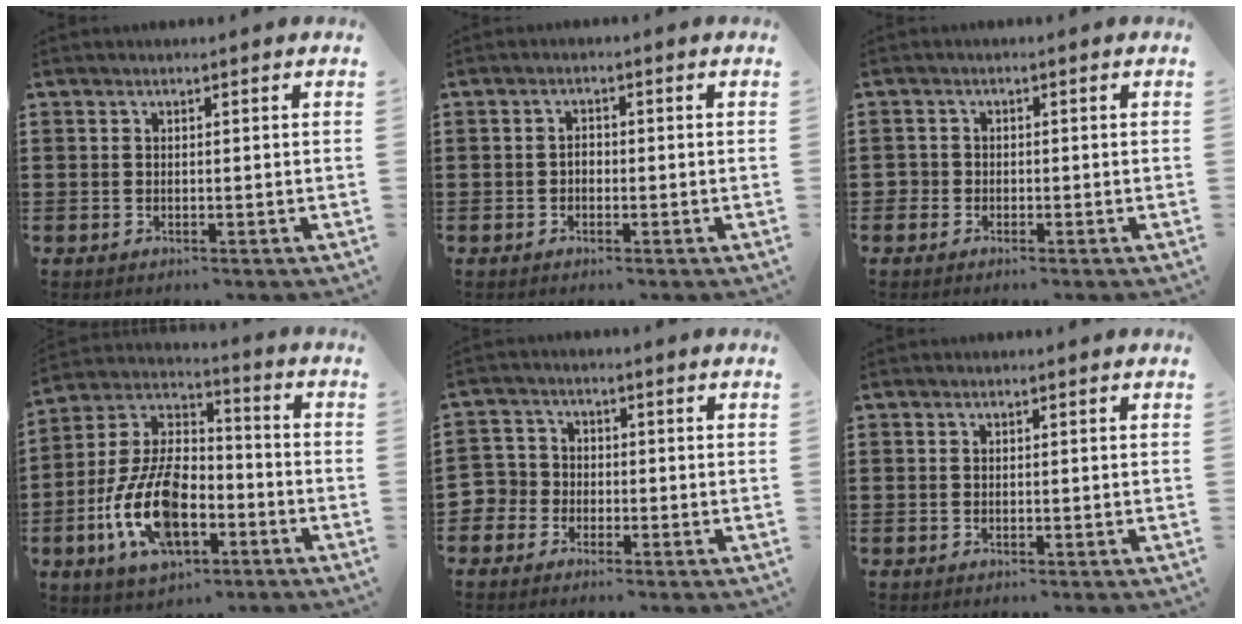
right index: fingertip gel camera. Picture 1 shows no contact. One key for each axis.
{"total": 1.3, "fx": -0.4, "fy": 0.9, "fz": 0.9, "tx": -0.019, "ty": 0.000, "tz": -0.008}
{"total": 1.2, "fx": -0.7, "fy": 0.9, "fz": 0.1, "tx": -0.005, "ty": 0.001, "tz": -0.017}
{"total": 14.0, "fx": -5.7, "fy": 7.1, "fz": 10.6, "tx": -0.248, "ty": 0.000, "tz": -0.110}
{"total": 3.7, "fx": -1.9, "fy": 3.2, "fz": 0.3, "tx": -0.037, "ty": 0.000, "tz": -0.048}
{"total": 0.0}